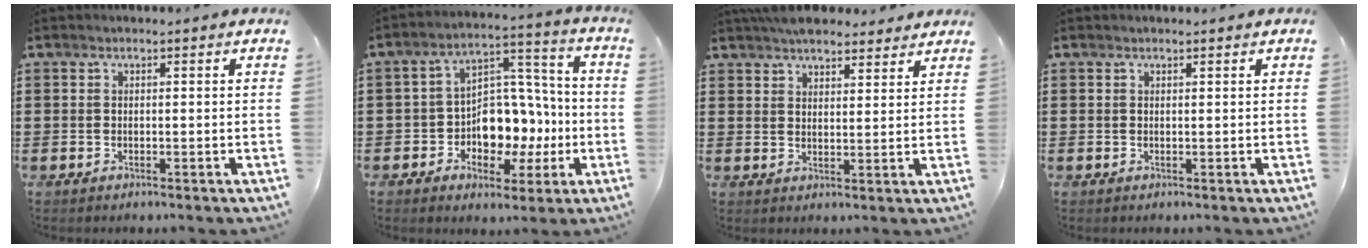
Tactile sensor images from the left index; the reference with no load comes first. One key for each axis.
{"total": 8.8, "fx": -1.4, "fy": 7.4, "fz": 4.6, "tx": -0.083, "ty": 0.009, "tz": -0.018}
{"total": 4.9, "fx": 4.6, "fy": 1.3, "fz": 1.1, "tx": -0.034, "ty": -0.007, "tz": 0.089}
{"total": 0.5, "fx": 0.4, "fy": 0.3, "fz": 0.0, "tx": -0.001, "ty": 0.002, "tz": 0.008}